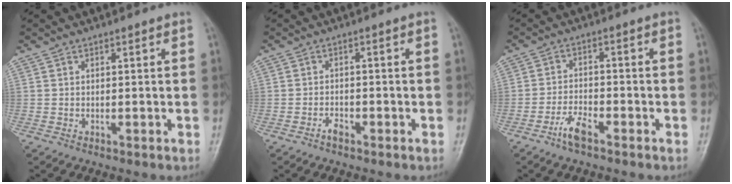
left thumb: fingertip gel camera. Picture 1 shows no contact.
{"total": 1.9, "force": [-1.5, 0.8, 0.9], "torque": [-0.019, 0.010, -0.028]}
{"total": 4.3, "force": [-3.1, 1.2, 2.7], "torque": [-0.060, 0.020, -0.060]}